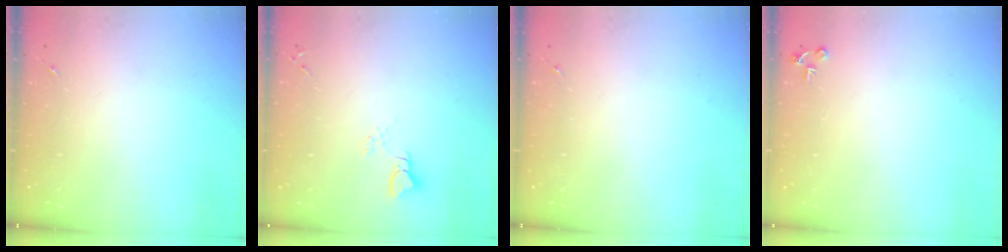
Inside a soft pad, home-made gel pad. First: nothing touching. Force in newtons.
{"total": 2.8, "press": 2.8, "slide": 0.2}
{"total": 0.0}
{"total": 4.3, "press": 4.3, "slide": 0.5}